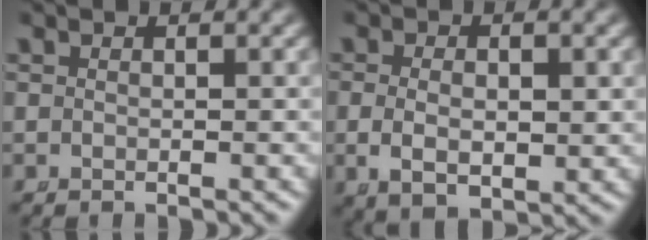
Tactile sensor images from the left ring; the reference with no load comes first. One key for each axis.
{"total": 3.8, "fx": -0.5, "fy": 2.2, "fz": 3.1, "tx": -0.064, "ty": -0.019, "tz": 0.007}